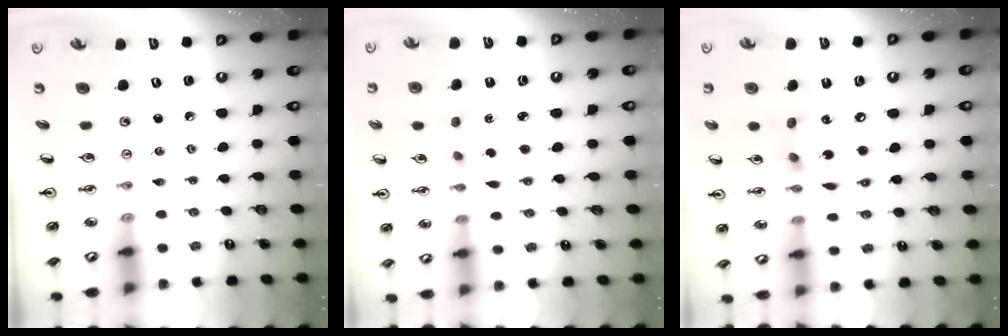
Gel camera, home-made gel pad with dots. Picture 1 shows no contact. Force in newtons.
{"total": 2.4, "press": 2.3, "slide": 0.5}
{"total": 12.6, "press": 12.5, "slide": 1.0}